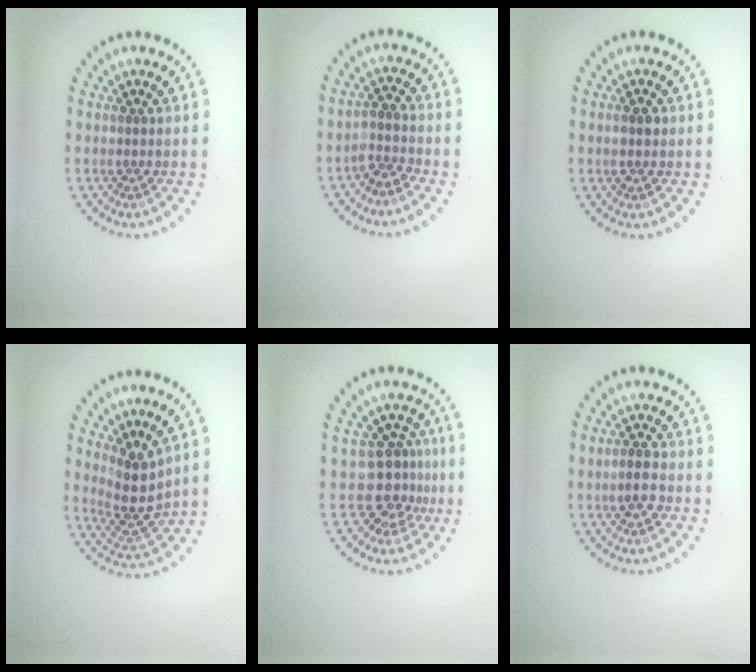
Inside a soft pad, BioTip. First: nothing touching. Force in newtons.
{"total": 2.0, "press": 1.5, "slide": 1.2}
{"total": 1.3, "press": 1.3, "slide": 0.1}
{"total": 3.7, "press": 2.8, "slide": 2.4}
{"total": 3.3, "press": 2.4, "slide": 2.3}
{"total": 2.2, "press": 2.2, "slide": 0.3}